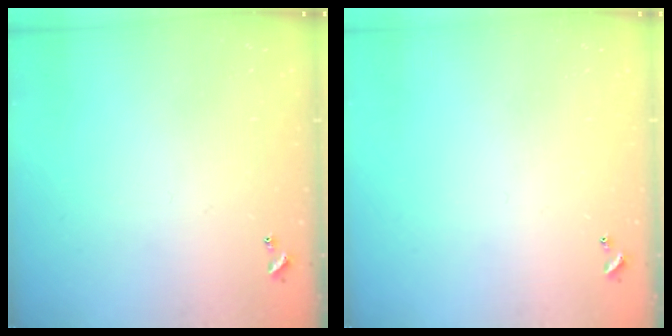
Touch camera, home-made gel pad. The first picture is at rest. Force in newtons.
{"total": 0.0}